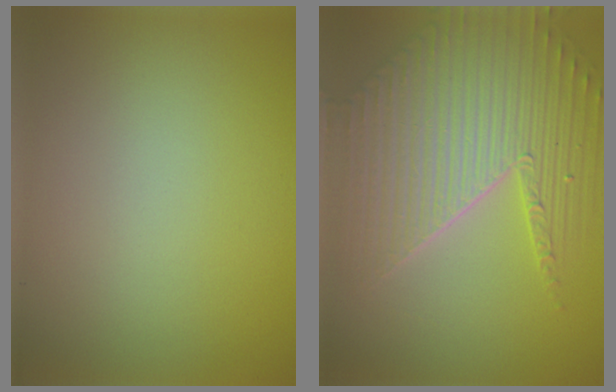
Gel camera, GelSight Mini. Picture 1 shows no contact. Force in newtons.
{"total": 6.9, "press": 5.5, "slide": 4.2}